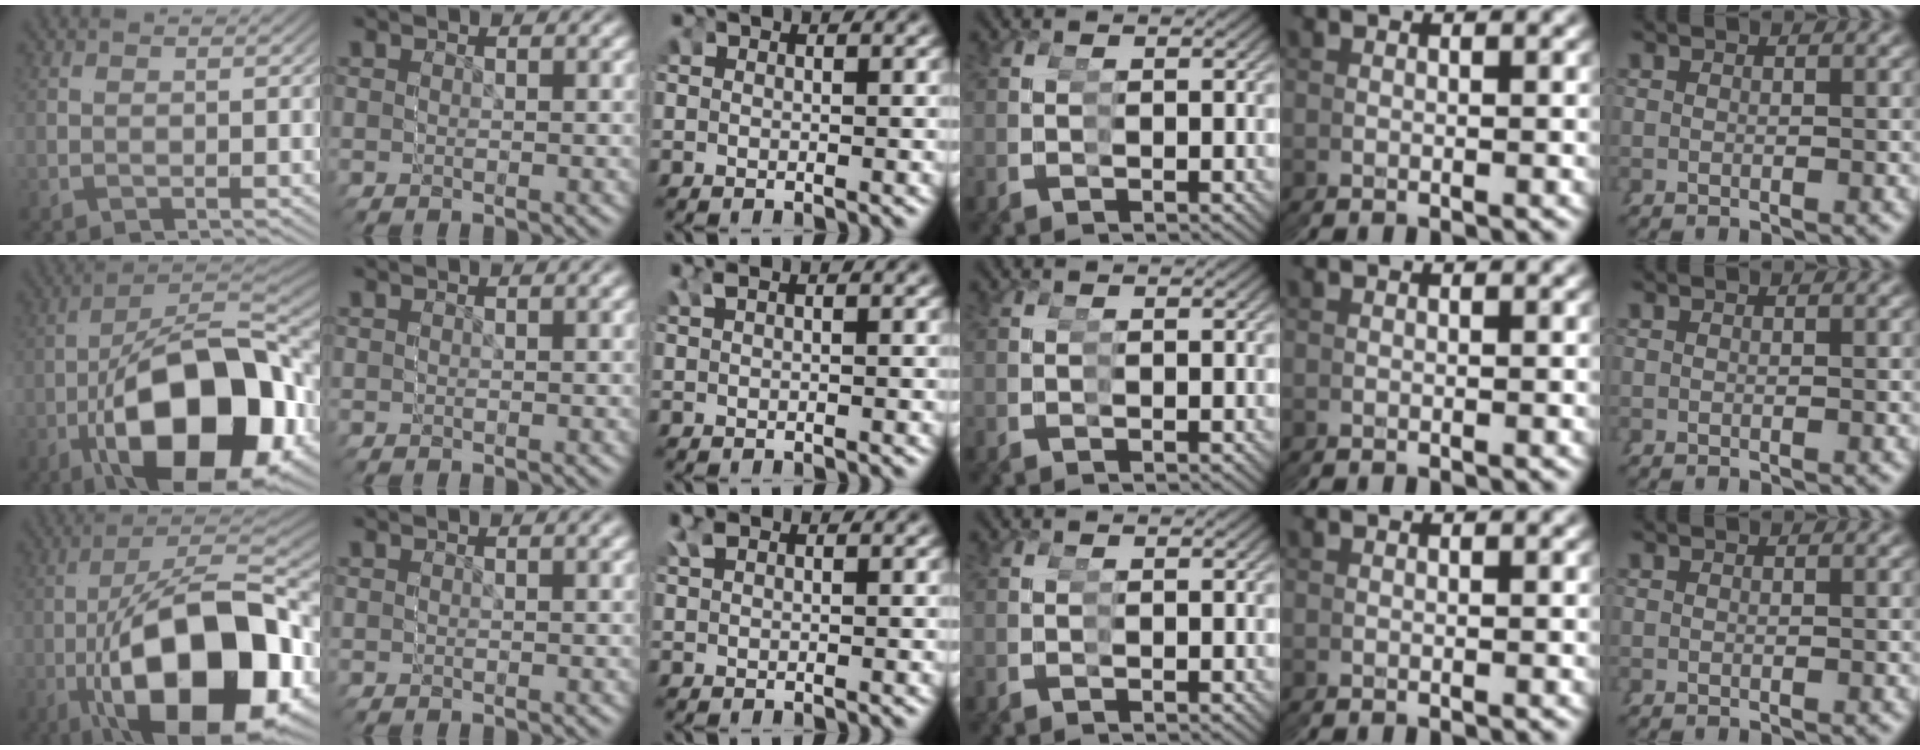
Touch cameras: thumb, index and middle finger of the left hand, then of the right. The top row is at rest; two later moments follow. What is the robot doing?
{"motion": "grasp_and_lifting", "object": "screwdriver"}